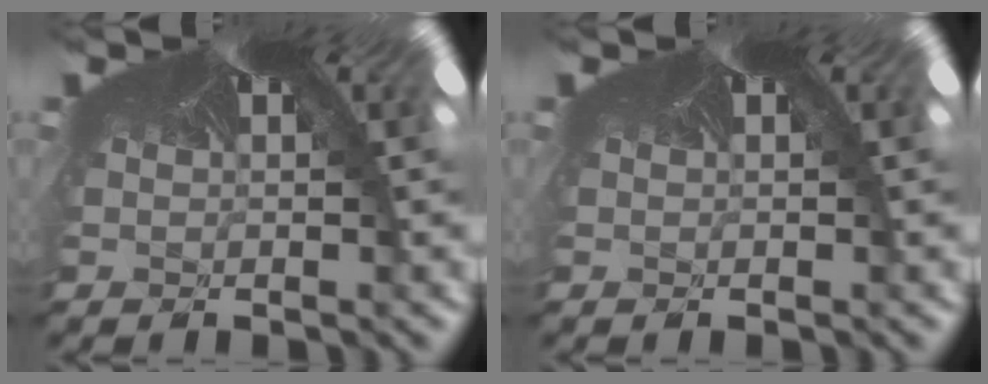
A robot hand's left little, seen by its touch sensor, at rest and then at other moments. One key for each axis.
{"total": 0.0}